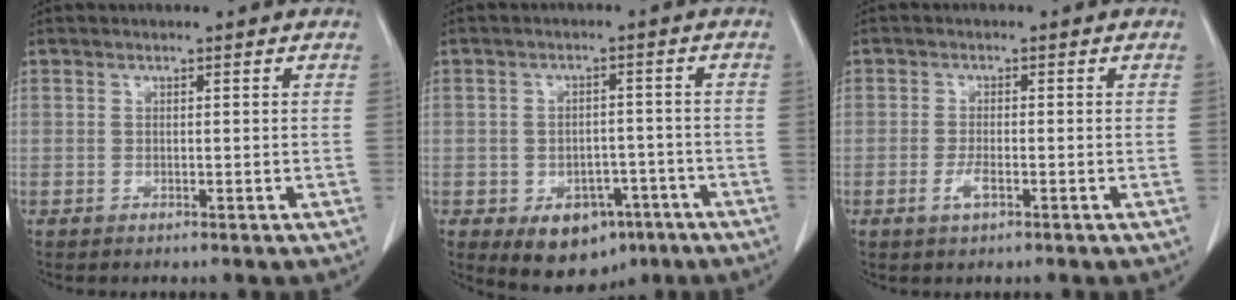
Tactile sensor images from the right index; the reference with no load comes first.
{"total": 8.3, "force": [-4.3, 5.7, 4.3], "torque": [-0.055, 0.009, -0.053]}
{"total": 2.4, "force": [-1.1, 0.6, 2.0], "torque": [-0.042, -0.002, -0.019]}